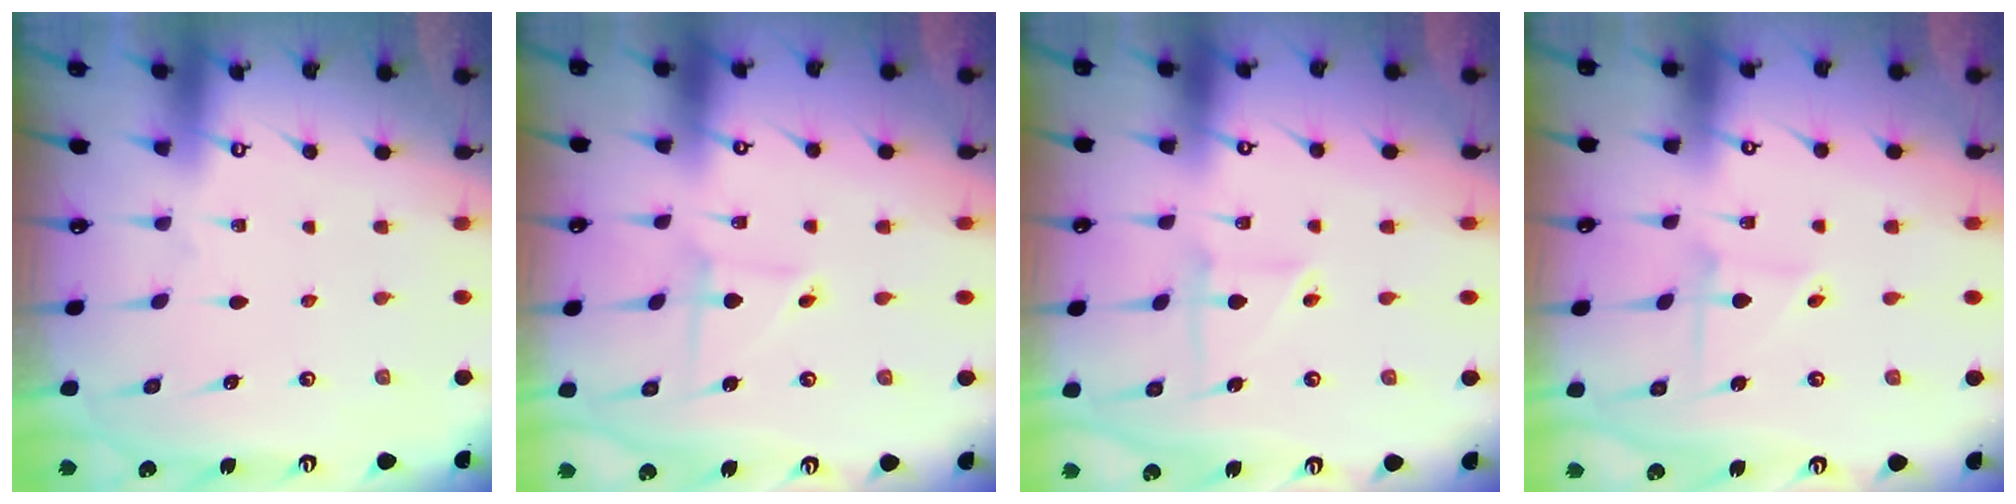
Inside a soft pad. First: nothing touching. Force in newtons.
{"total": 2.5, "press": 2.5, "slide": 0.2}
{"total": 3.5, "press": 3.4, "slide": 0.8}
{"total": 2.4, "press": 2.4, "slide": 0.3}